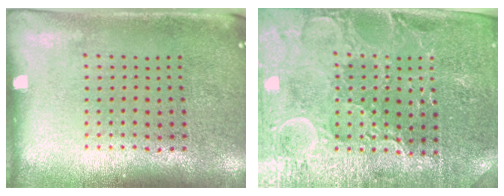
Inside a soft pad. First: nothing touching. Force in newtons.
{"total": 3.9, "press": 3.8, "slide": 1.0}